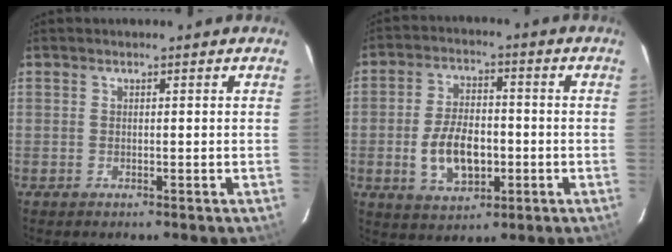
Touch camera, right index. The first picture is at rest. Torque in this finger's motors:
{"motor_torque": [0.92, -0.82, 0.58, 0.10]}